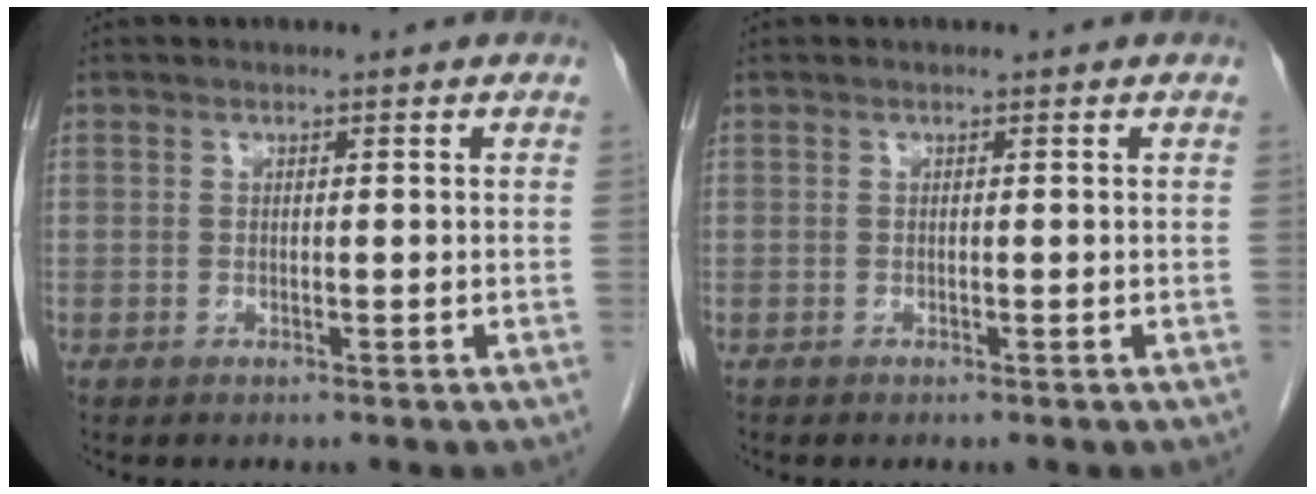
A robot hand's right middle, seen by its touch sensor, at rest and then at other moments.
{"total": 0.0}